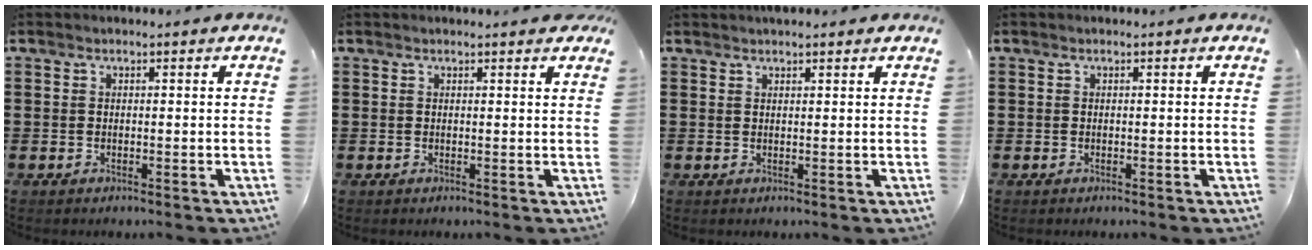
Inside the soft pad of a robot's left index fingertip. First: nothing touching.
{"total": 0.9, "force": [0.8, 0.0, 0.4], "torque": [-0.002, -0.002, 0.013]}
{"total": 1.2, "force": [1.1, 0.2, 0.4], "torque": [-0.009, 0.001, 0.022]}
{"total": 0.0}